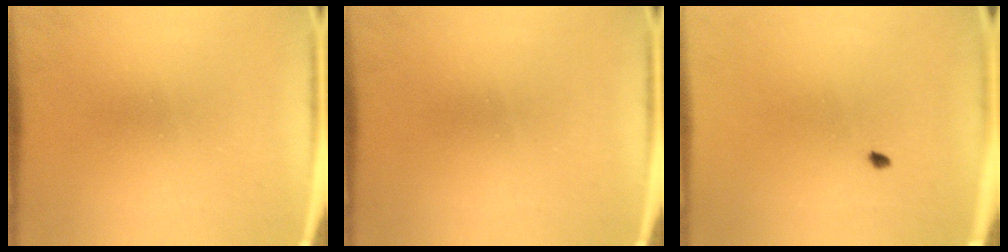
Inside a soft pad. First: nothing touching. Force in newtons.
{"total": 0.0}
{"total": 0.6}